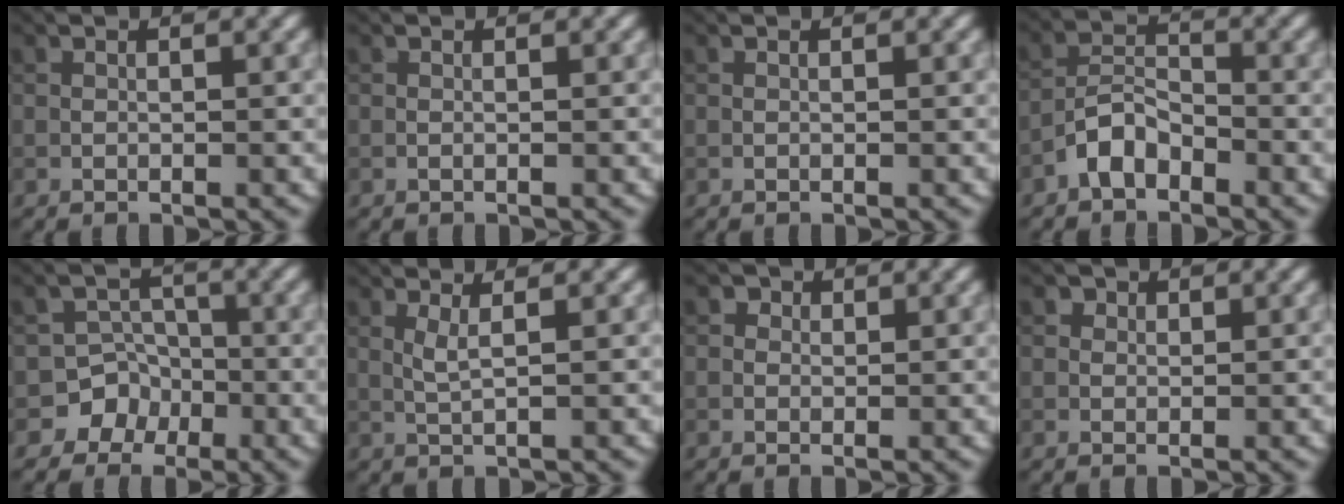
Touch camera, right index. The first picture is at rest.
{"total": 0.0}
{"total": 0.0}
{"total": 3.0, "force": [-2.1, 1.5, 1.5], "torque": [-0.027, 0.014, -0.047]}
{"total": 4.9, "force": [-2.6, 4.1, -0.1], "torque": [0.044, 0.004, -0.060]}
{"total": 1.5, "force": [0.4, 0.2, 1.4], "torque": [-0.034, 0.001, 0.009]}
{"total": 2.1, "force": [1.1, 1.6, 0.9], "torque": [-0.008, 0.007, -0.006]}
{"total": 1.8, "force": [1.0, 1.3, 0.7], "torque": [-0.009, 0.001, 0.003]}